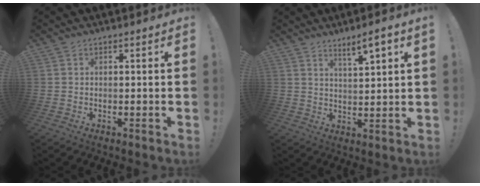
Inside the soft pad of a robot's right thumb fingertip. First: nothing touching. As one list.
[{"total": 5.6, "force": [4.1, 0.2, 3.8], "torque": [-0.051, -0.026, 0.064]}]